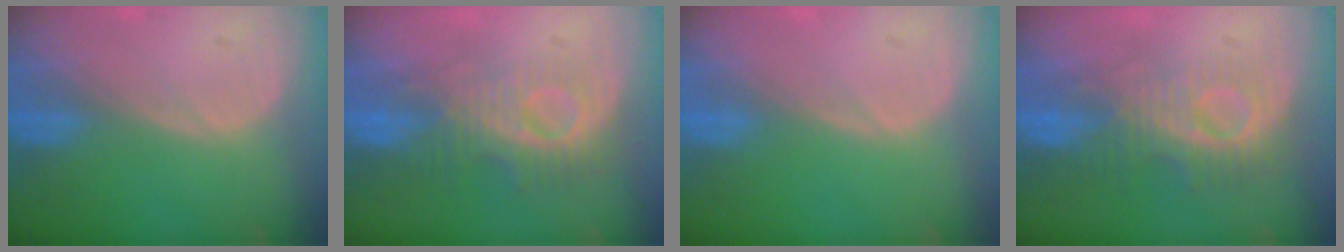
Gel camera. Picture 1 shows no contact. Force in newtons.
{"total": 9.2, "press": 8.2, "slide": 4.0}
{"total": 0.0}
{"total": 9.2, "press": 8.2, "slide": 4.0}